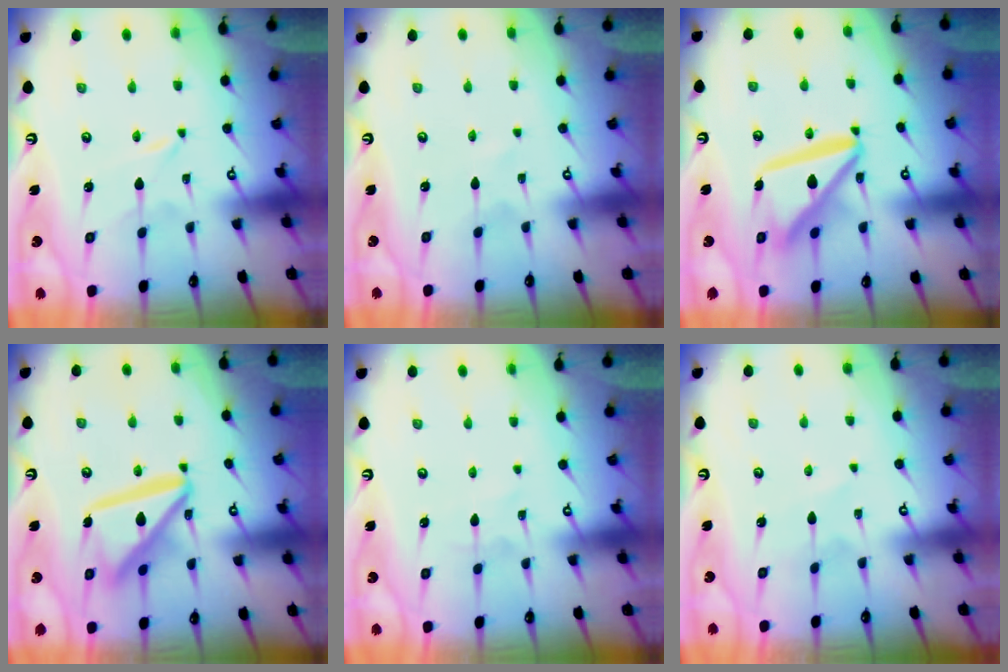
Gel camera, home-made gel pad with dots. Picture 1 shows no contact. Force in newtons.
{"total": 0.0}
{"total": 14.6, "press": 14.5, "slide": 1.6}
{"total": 15.4, "press": 15.3, "slide": 1.6}
{"total": 1.5, "press": 1.5, "slide": 0.1}
{"total": 3.6, "press": 3.6, "slide": 0.4}